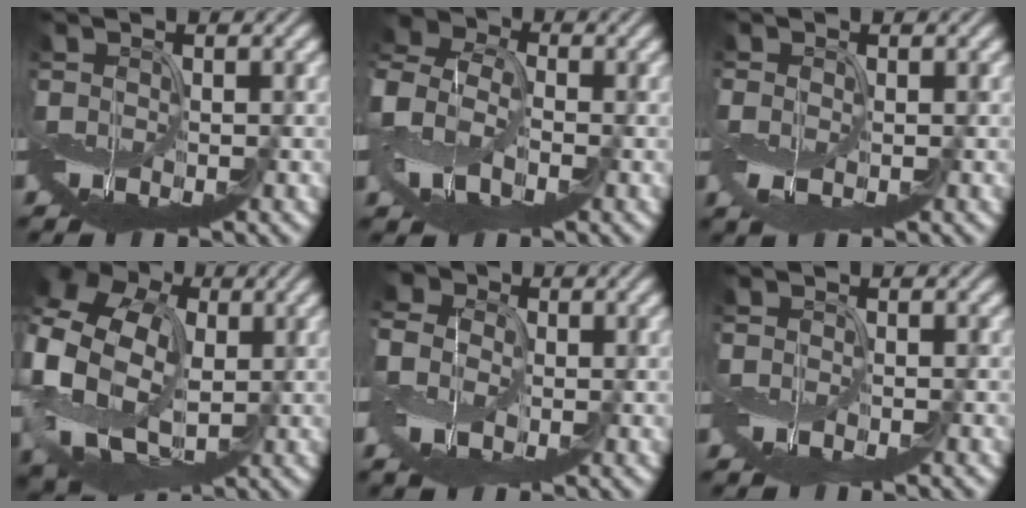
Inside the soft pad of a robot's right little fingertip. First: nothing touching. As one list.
[{"total": 8.4, "force": [-0.9, 5.8, 6.1], "torque": [-0.149, 0.013, -0.034]}, {"total": 1.6, "force": [-0.4, 1.0, 1.2], "torque": [-0.036, -0.007, -0.006]}, {"total": 14.5, "force": [1.3, 11.2, 9.1], "torque": [-0.210, -0.006, 0.020]}, {"total": 6.4, "force": [-0.6, 5.2, 3.6], "torque": [-0.093, 0.004, -0.028]}, {"total": 1.0, "force": [-0.9, 0.1, 0.5], "torque": [-0.009, -0.004, -0.017]}]